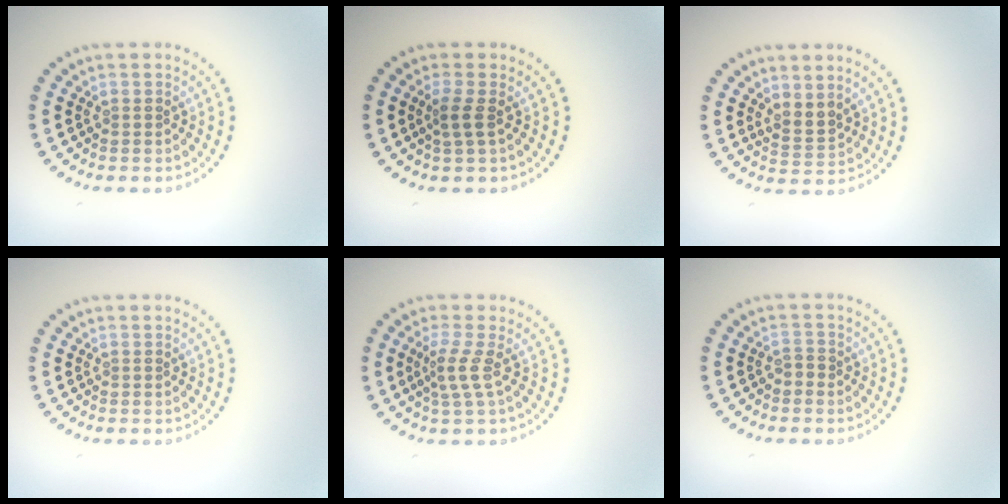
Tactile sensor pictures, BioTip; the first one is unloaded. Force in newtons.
{"total": 1.6, "press": 1.3, "slide": 1.0}
{"total": 2.0, "press": 1.4, "slide": 1.4}
{"total": 0.0}
{"total": 2.2, "press": 1.5, "slide": 1.6}
{"total": 0.9, "press": 0.8, "slide": 0.4}